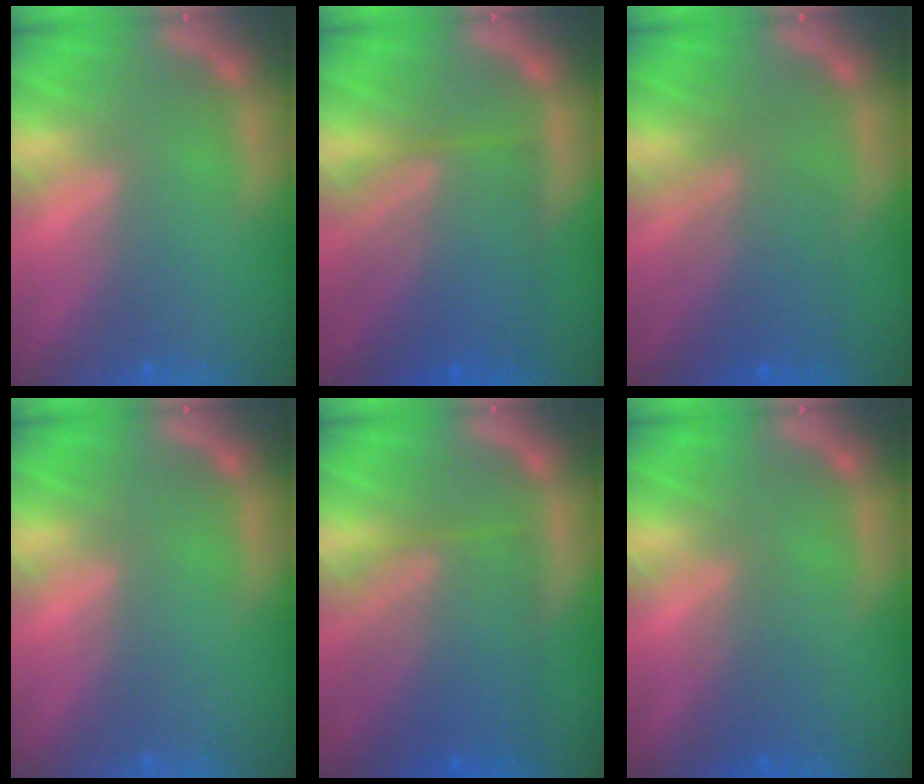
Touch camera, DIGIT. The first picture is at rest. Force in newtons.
{"total": 9.0}
{"total": 6.0}
{"total": 0.0}
{"total": 8.6}
{"total": 2.5}